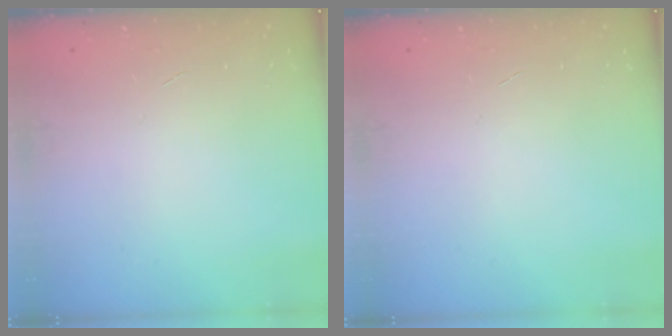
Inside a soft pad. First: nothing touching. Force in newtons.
{"total": 0.0}